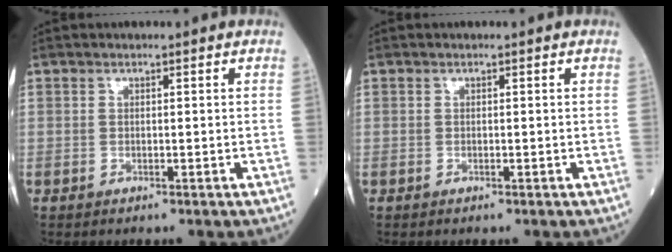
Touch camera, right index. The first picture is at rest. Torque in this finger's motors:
{"motor_torque": [0.05, -0.01, -0.03, 0.01]}